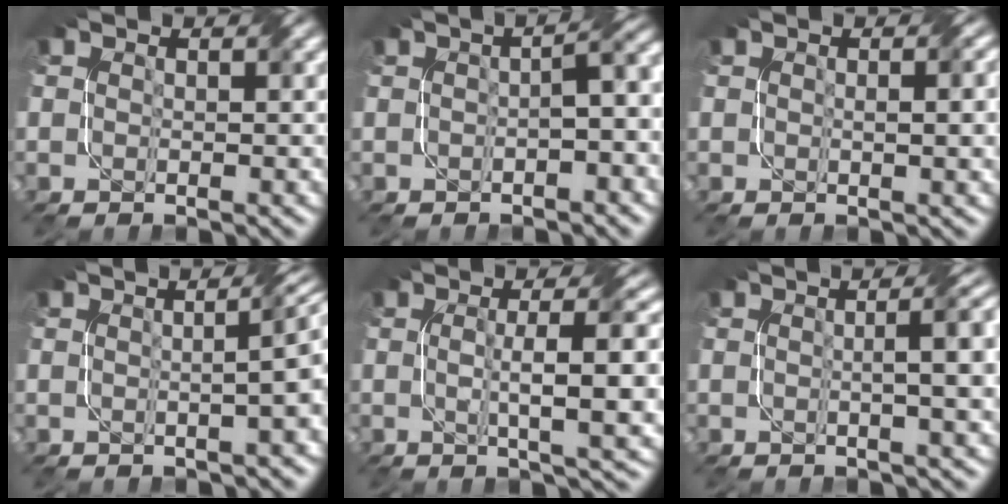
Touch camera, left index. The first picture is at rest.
{"total": 3.8, "force": [-0.4, 0.9, 3.7], "torque": [-0.049, 0.013, -0.008]}
{"total": 2.5, "force": [0.2, 0.7, 2.4], "torque": [-0.034, 0.002, 0.005]}
{"total": 5.6, "force": [0.7, 2.3, 5.0], "torque": [-0.019, 0.026, -0.006]}
{"total": 7.1, "force": [0.3, 1.4, 6.9], "torque": [-0.096, 0.005, 0.004]}
{"total": 6.3, "force": [0.7, 1.9, 6.0], "torque": [-0.047, 0.022, 0.003]}